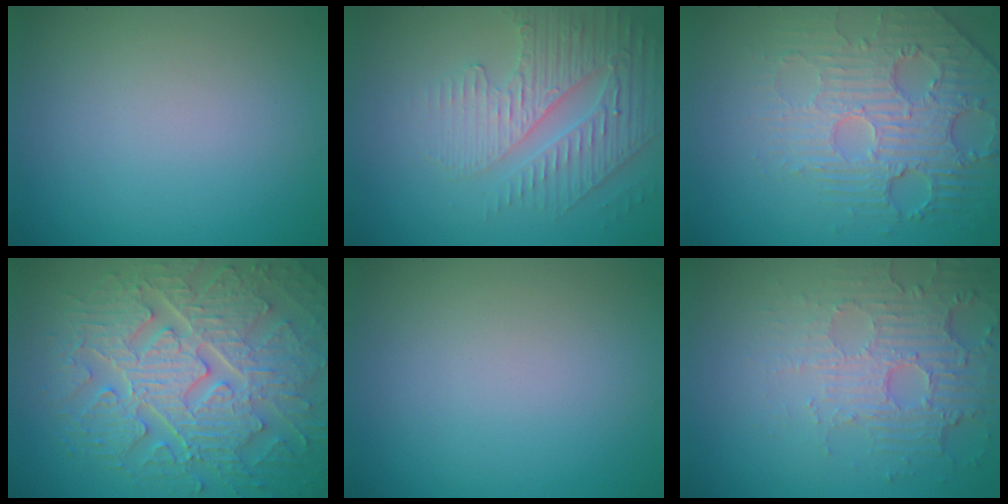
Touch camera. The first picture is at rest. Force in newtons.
{"total": 4.1, "press": 3.9, "slide": 1.3}
{"total": 4.4, "press": 4.0, "slide": 1.7}
{"total": 9.2, "press": 6.7, "slide": 6.2}
{"total": 0.0}
{"total": 5.5, "press": 3.5, "slide": 4.2}